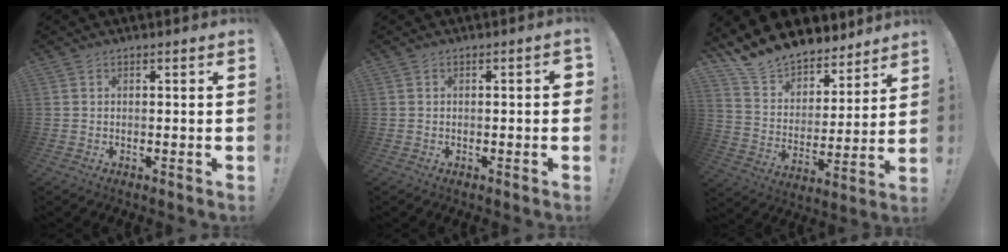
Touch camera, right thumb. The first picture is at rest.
{"total": 1.4, "force": [-0.6, 0.5, 1.1], "torque": [-0.019, 0.005, -0.010]}
{"total": 12.5, "force": [11.7, 4.4, 1.5], "torque": [-0.054, -0.105, 0.214]}